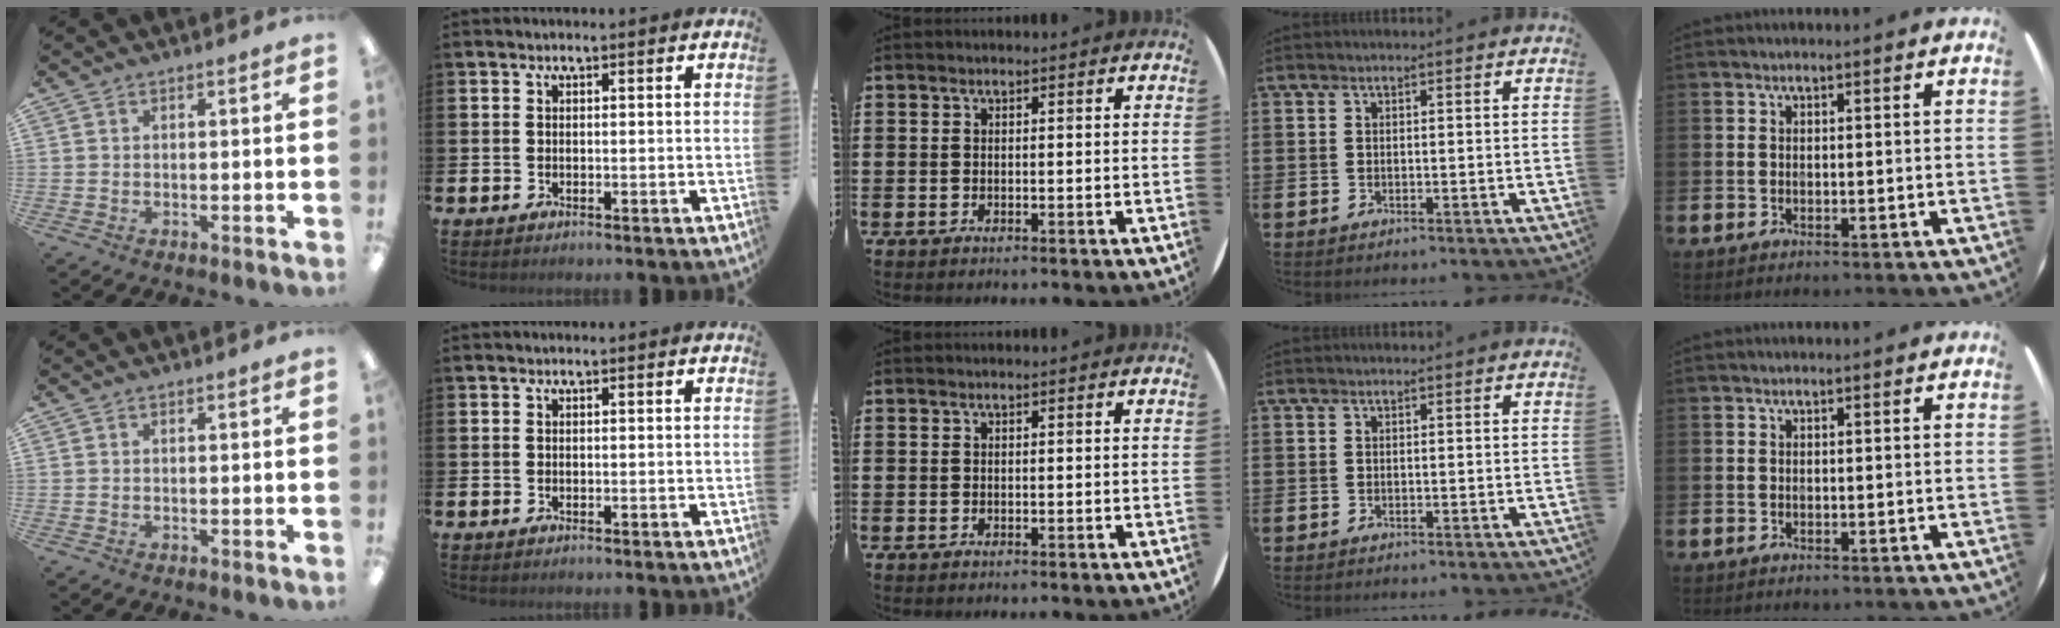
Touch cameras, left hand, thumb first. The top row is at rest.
{}